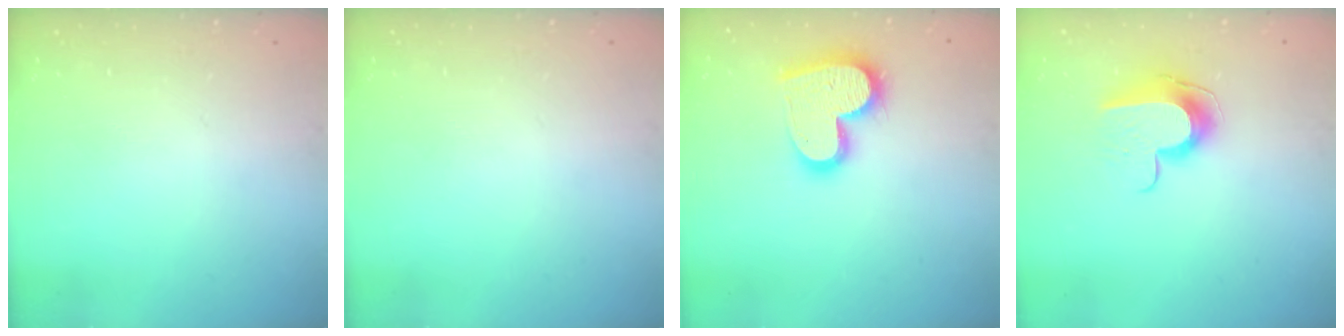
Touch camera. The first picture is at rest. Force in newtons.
{"total": 0.0}
{"total": 16.9, "press": 16.8, "slide": 1.3}
{"total": 10.2, "press": 10.2, "slide": 0.6}